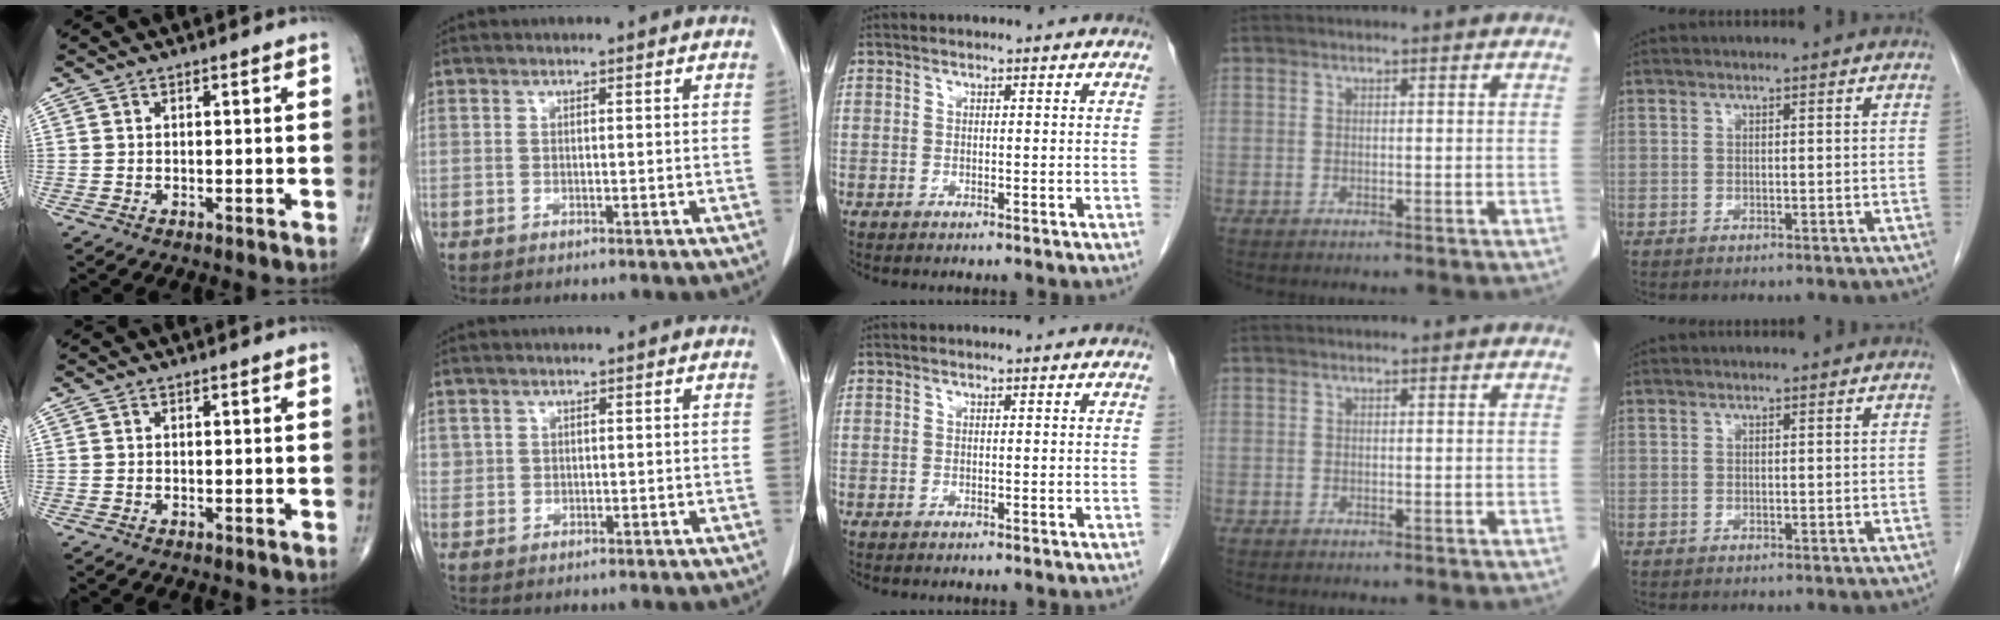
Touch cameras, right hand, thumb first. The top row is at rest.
{"index": {"total": 1.2, "force": [0.6, 1.1, 0.1], "torque": [0.014, 0.003, 0.006]}}